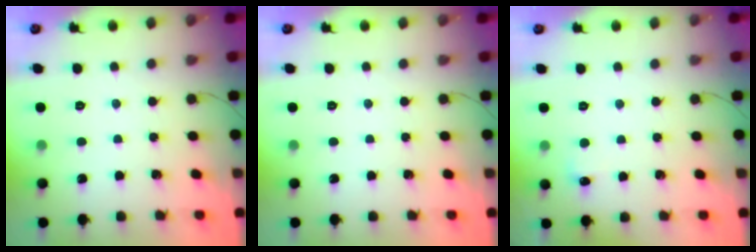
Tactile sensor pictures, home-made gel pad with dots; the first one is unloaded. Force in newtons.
{"total": 0.0}
{"total": 4.1, "press": 4.0, "slide": 1.1}